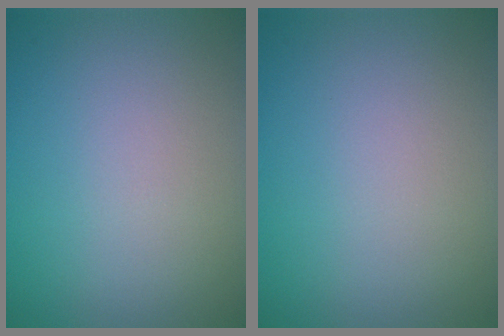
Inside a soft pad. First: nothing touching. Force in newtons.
{"total": 0.0}